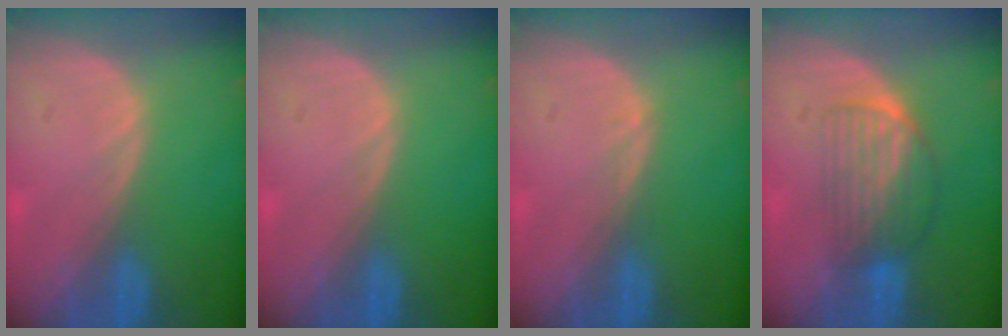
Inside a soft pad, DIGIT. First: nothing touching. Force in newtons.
{"total": 0.0}
{"total": 0.8, "press": 0.7, "slide": 0.1}
{"total": 6.8, "press": 5.8, "slide": 3.4}